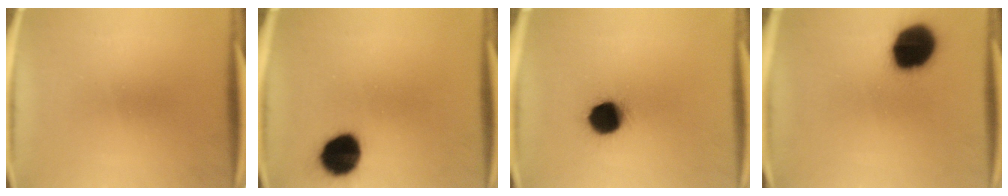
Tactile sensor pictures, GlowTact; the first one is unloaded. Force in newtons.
{"total": 11.9}
{"total": 11.5}
{"total": 16.1}